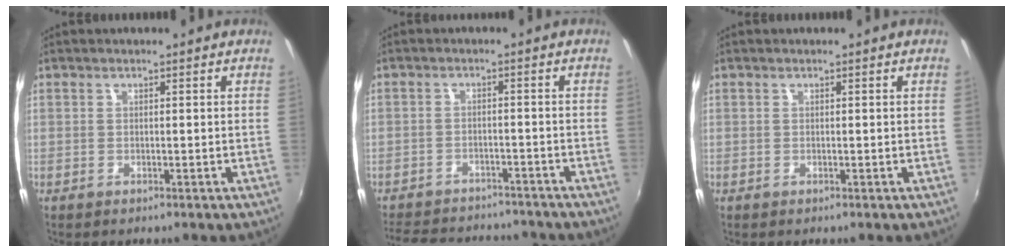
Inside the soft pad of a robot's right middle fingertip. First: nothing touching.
{"total": 14.6, "force": [-12.7, 5.2, 5.0], "torque": [-0.123, 0.020, -0.175]}
{"total": 0.0}